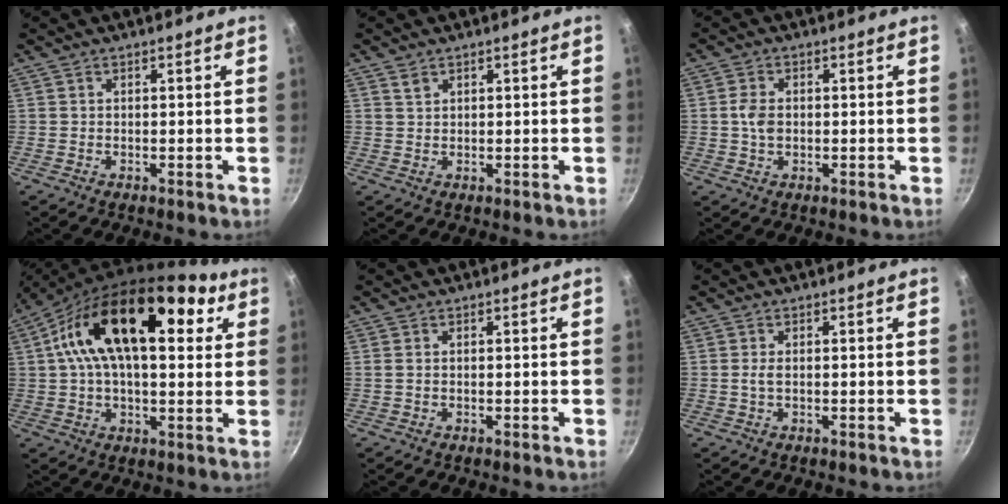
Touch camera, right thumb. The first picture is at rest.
{"total": 1.4, "force": [0.9, 0.9, 0.6], "torque": [-0.007, -0.002, 0.018]}
{"total": 3.6, "force": [0.0, 2.4, 2.7], "torque": [-0.050, 0.007, -0.004]}
{"total": 20.8, "force": [6.4, 11.1, 16.4], "torque": [-0.248, 0.008, 0.082]}
{"total": 0.7, "force": [0.0, 0.3, 0.6], "torque": [-0.015, 0.001, 0.001]}
{"total": 1.4, "force": [0.0, 0.5, 1.2], "torque": [-0.028, 0.000, -0.001]}